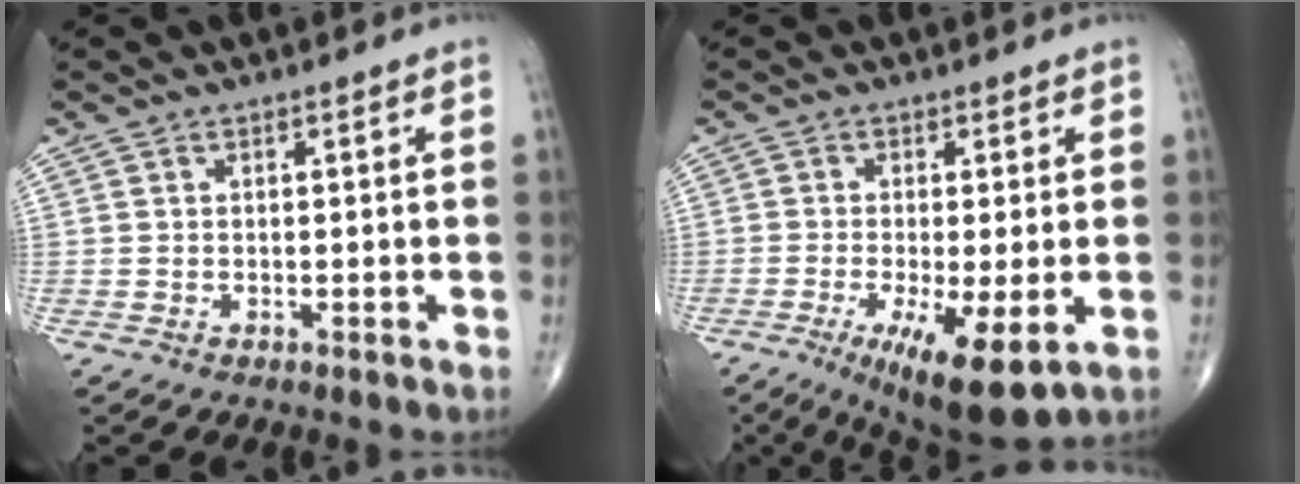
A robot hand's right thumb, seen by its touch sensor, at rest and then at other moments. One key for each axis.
{"total": 11.4, "fx": -3.9, "fy": 3.1, "fz": 10.2, "tx": -0.171, "ty": -0.019, "tz": -0.056}